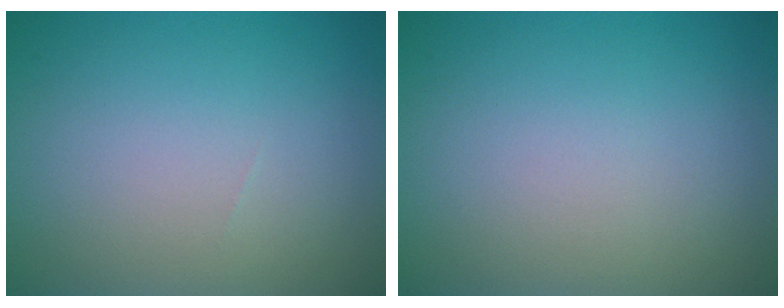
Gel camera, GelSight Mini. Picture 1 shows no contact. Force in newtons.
{"total": 0.0}